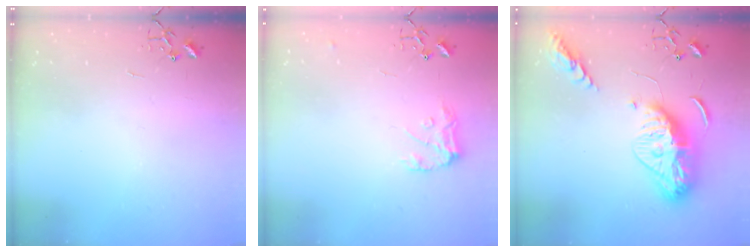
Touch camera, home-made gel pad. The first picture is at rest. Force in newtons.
{"total": 9.8, "press": 9.8, "slide": 0.6}
{"total": 16.9, "press": 16.8, "slide": 1.6}